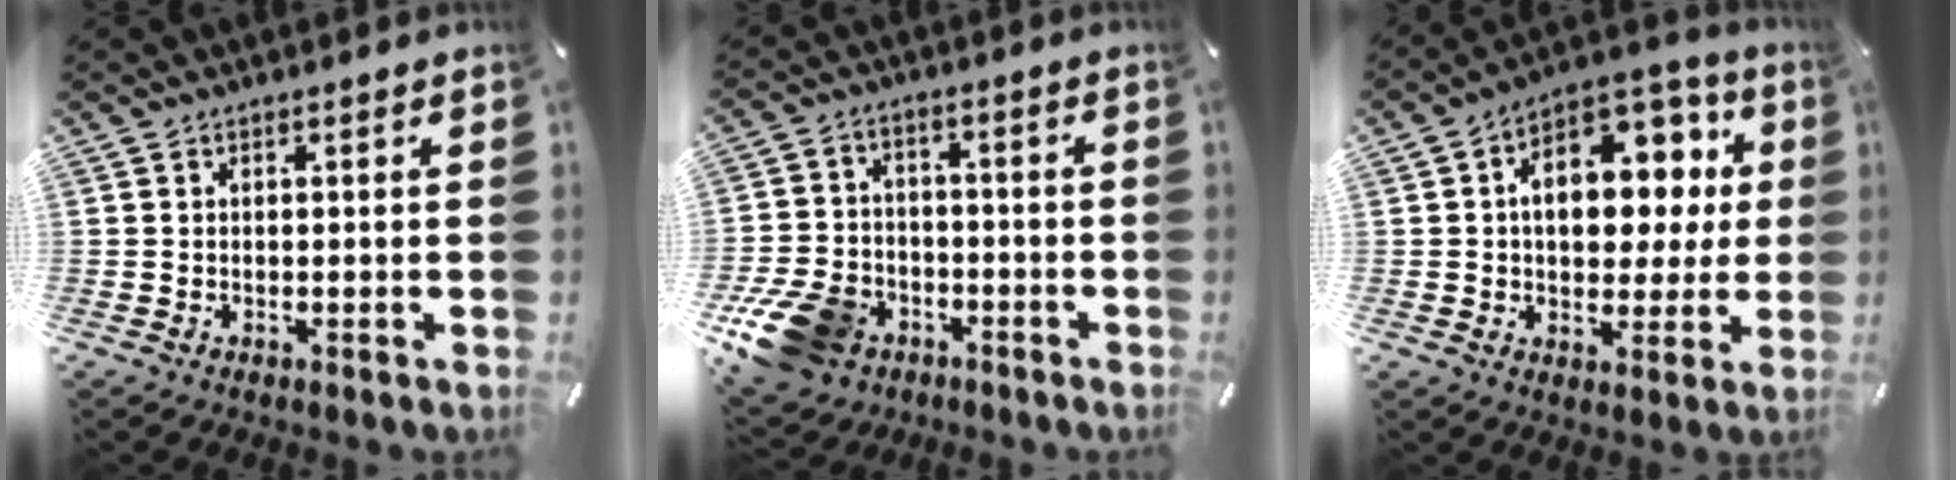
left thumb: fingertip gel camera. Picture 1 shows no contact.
{"total": 13.2, "force": [-7.2, 9.3, 6.0], "torque": [-0.116, 0.050, -0.128]}
{"total": 15.1, "force": [2.8, 10.3, 10.7], "torque": [-0.146, -0.011, 0.052]}